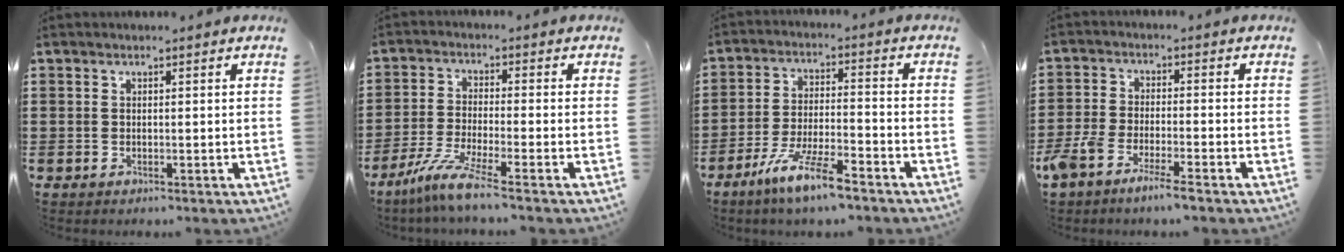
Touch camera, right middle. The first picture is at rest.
{"total": 6.3, "force": [-4.8, -0.1, 4.2], "torque": [-0.093, -0.021, -0.094]}
{"total": 8.2, "force": [-6.1, 0.9, 5.4], "torque": [-0.116, -0.006, -0.118]}
{"total": 4.8, "force": [-4.0, 0.5, 2.7], "torque": [-0.080, -0.012, -0.083]}